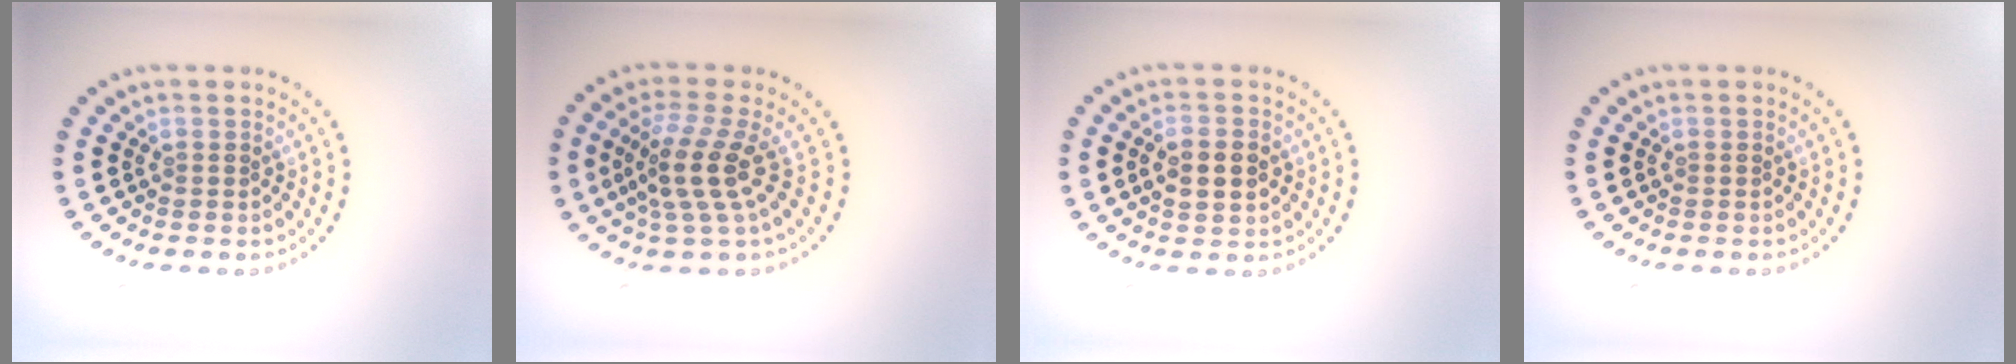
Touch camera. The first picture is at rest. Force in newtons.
{"total": 3.9, "press": 2.8, "slide": 2.7}
{"total": 3.1, "press": 3.1, "slide": 0.3}
{"total": 0.0}